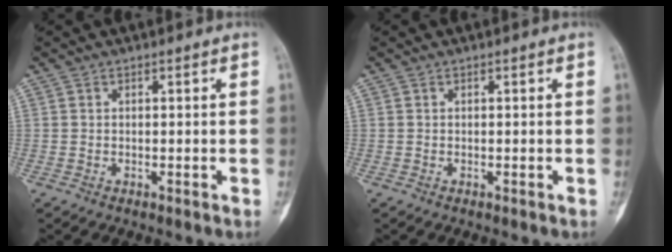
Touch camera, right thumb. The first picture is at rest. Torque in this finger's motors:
{"motor_torque": [0.18, 0.04, 0.10, -0.09, 0.03]}